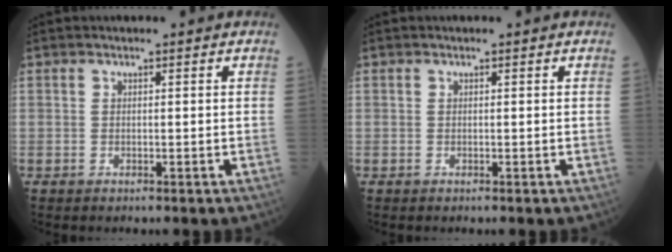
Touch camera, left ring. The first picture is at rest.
{"total": 0.0}